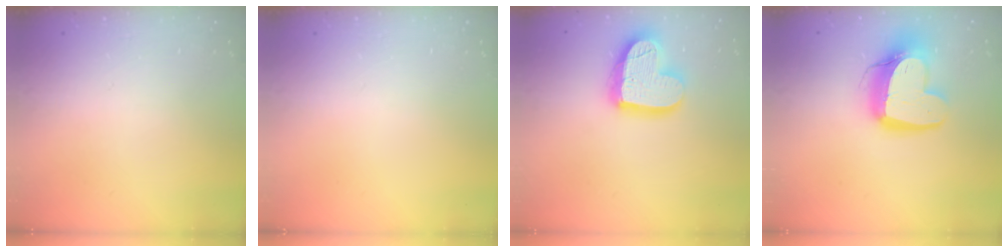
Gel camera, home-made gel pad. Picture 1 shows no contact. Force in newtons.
{"total": 0.0}
{"total": 17.8, "press": 17.8, "slide": 1.4}
{"total": 15.5, "press": 15.4, "slide": 1.8}